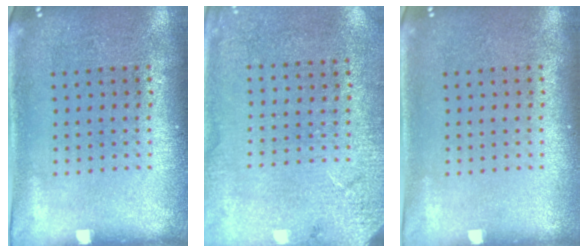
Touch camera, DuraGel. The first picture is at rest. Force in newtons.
{"total": 2.6, "press": 2.3, "slide": 1.0}
{"total": 0.0}